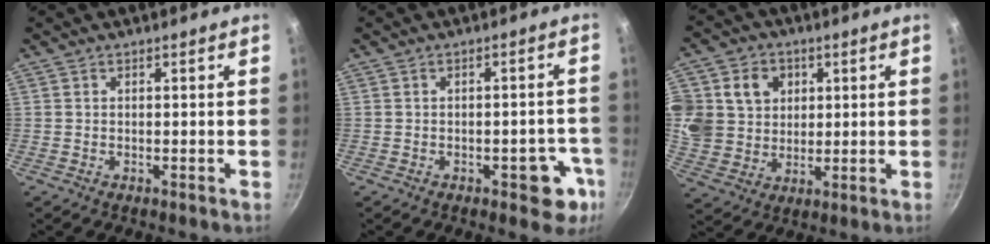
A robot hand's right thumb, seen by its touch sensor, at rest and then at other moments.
{"total": 7.2, "force": [-3.3, 3.5, 5.4], "torque": [-0.023, 0.019, -0.036]}
{"total": 16.1, "force": [4.2, 14.2, 6.5], "torque": [-0.130, 0.003, 0.080]}